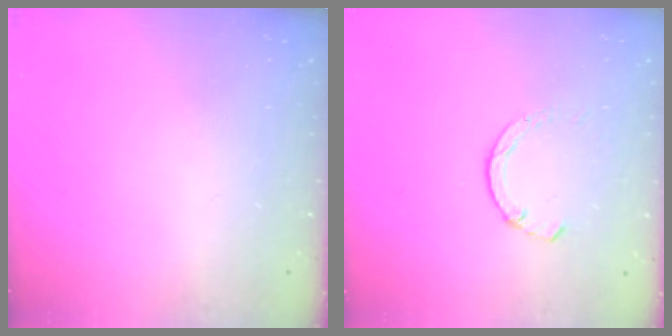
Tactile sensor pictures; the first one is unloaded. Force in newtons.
{"total": 2.3, "press": 2.3, "slide": 0.5}